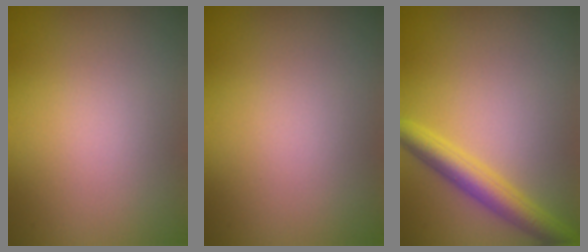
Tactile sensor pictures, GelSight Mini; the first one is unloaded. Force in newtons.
{"total": 0.0}
{"total": 3.8, "press": 3.8, "slide": 0.2}